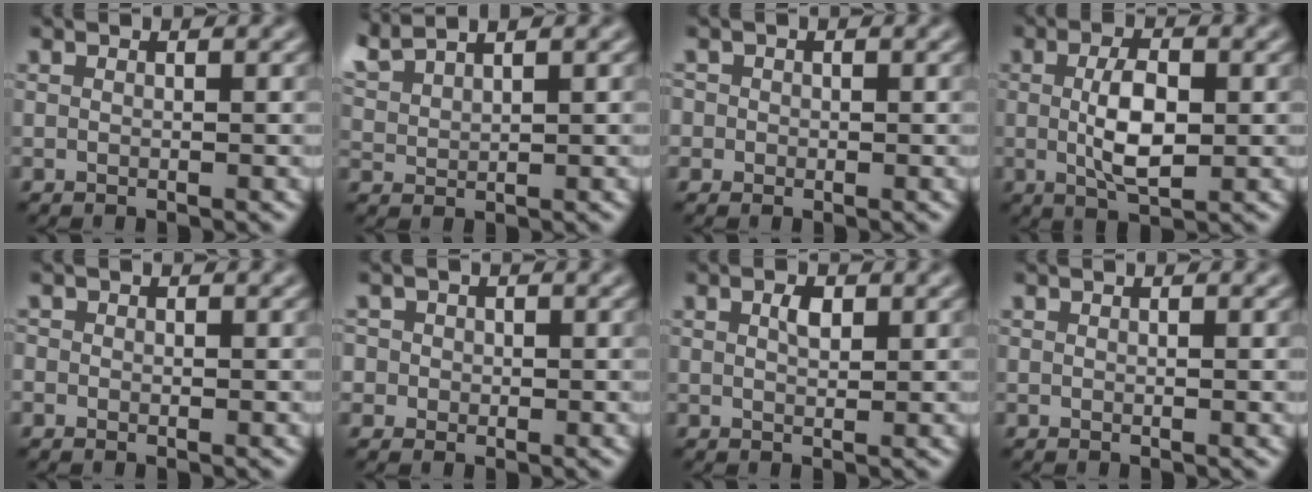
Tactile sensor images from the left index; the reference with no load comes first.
{"total": 3.0, "force": [2.8, 0.4, 1.0], "torque": [-0.030, 0.013, 0.064]}
{"total": 1.6, "force": [0.3, 1.5, 0.4], "torque": [0.006, 0.008, -0.007]}
{"total": 4.6, "force": [-0.1, 1.9, 4.2], "torque": [-0.086, 0.000, 0.001]}
{"total": 0.6, "force": [-0.2, 0.5, 0.1], "torque": [0.001, -0.005, -0.005]}
{"total": 3.0, "force": [0.5, 2.8, 0.9], "torque": [0.001, 0.018, -0.010]}
{"total": 1.5, "force": [0.6, 0.7, 1.1], "torque": [-0.022, 0.003, 0.012]}
{"total": 0.6, "force": [0.1, 0.2, 0.6], "torque": [-0.005, -0.002, -0.001]}